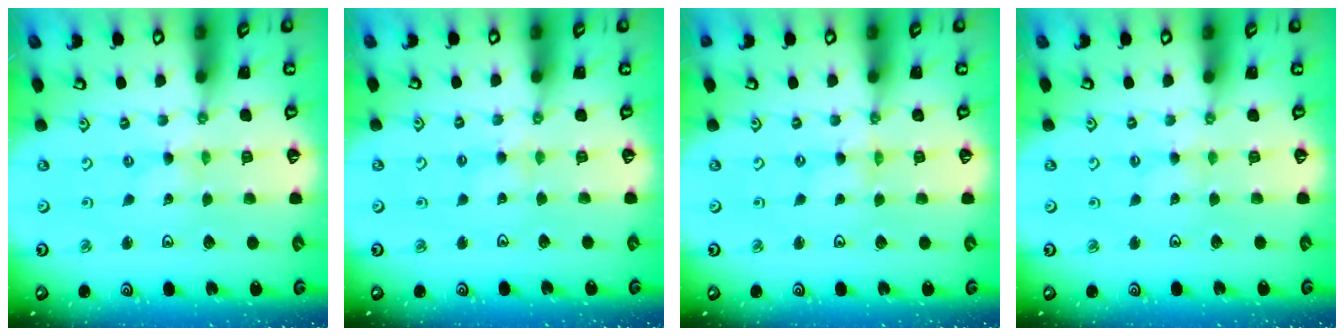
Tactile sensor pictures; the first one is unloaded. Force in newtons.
{"total": 2.7, "press": 2.7, "slide": 0.5}
{"total": 0.0}
{"total": 1.7, "press": 1.7, "slide": 0.3}